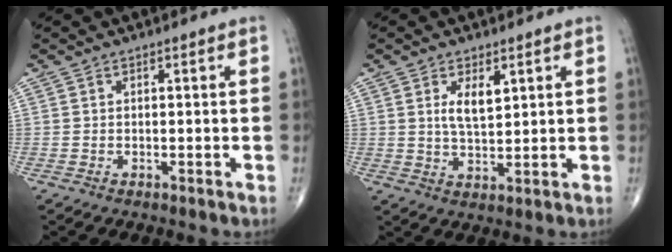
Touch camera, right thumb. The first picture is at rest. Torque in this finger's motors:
{"motor_torque": [-0.25, 0.22, 0.57, 0.33, 0.04]}